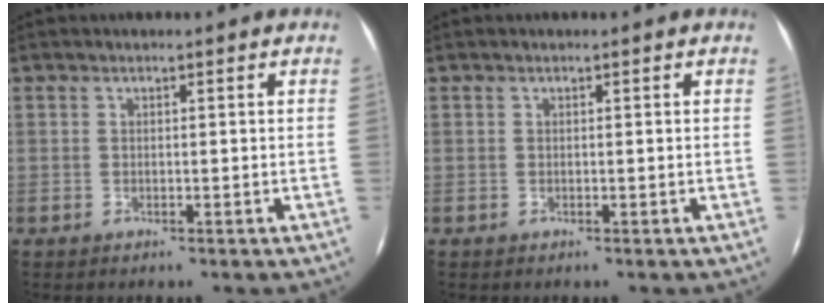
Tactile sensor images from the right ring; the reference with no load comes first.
{"total": 0.0}